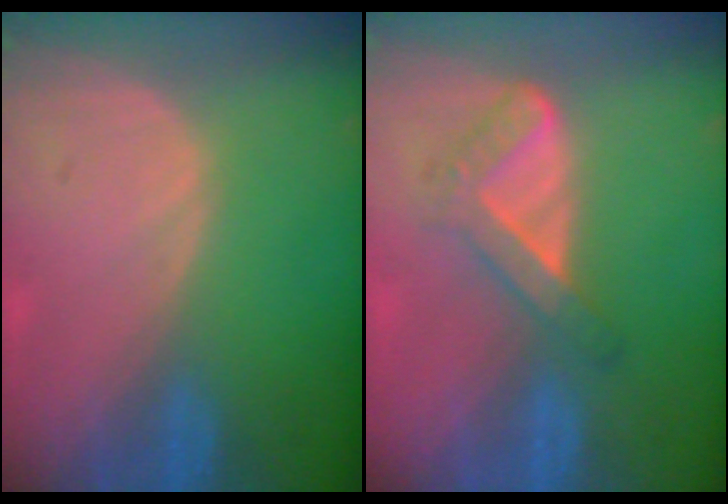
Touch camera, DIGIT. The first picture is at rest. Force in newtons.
{"total": 5.6, "press": 4.8, "slide": 2.9}